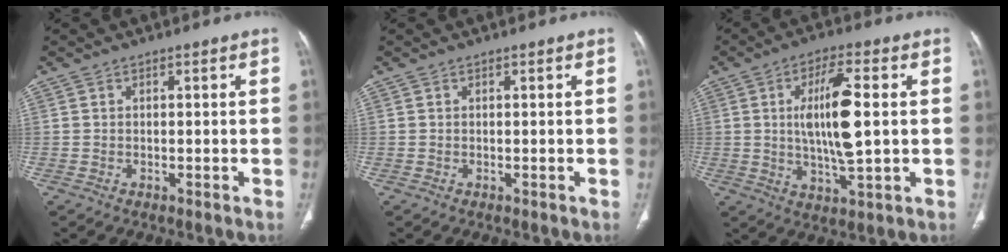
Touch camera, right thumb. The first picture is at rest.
{"total": 0.0}
{"total": 12.5, "force": [1.3, 3.6, 11.9], "torque": [-0.215, -0.008, 0.022]}